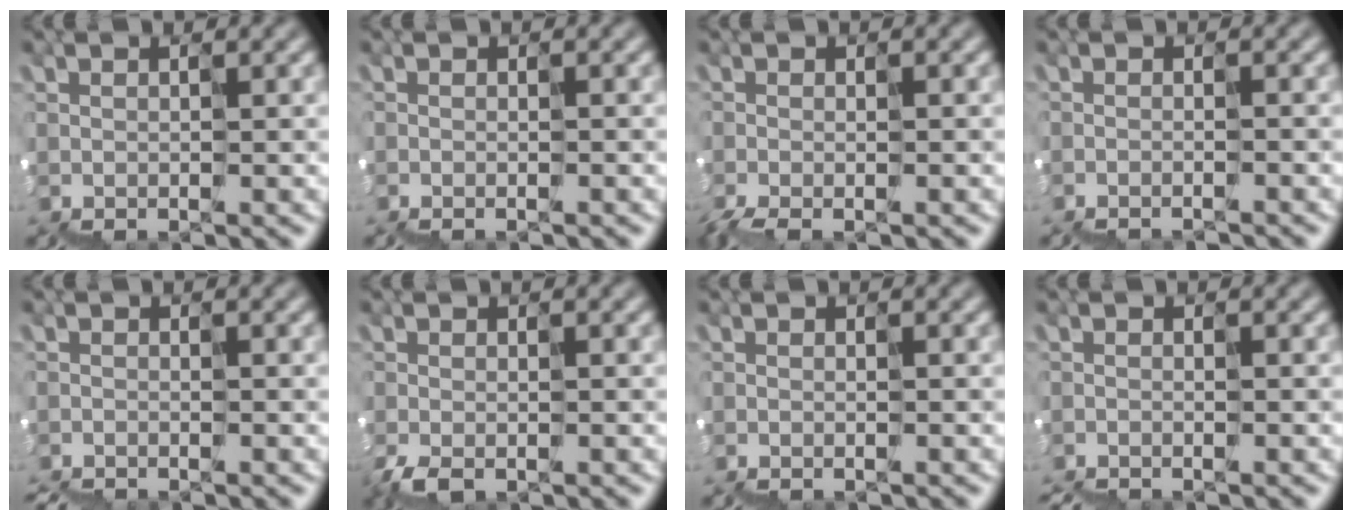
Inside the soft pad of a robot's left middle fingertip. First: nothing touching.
{"total": 0.8, "force": [-0.8, 0.0, 0.0], "torque": [0.008, -0.009, -0.008]}
{"total": 1.2, "force": [-1.2, 0.0, 0.3], "torque": [-0.018, -0.015, -0.019]}
{"total": 2.4, "force": [-2.4, 0.2, 0.0], "torque": [0.011, -0.011, -0.017]}
{"total": 2.0, "force": [-2.0, 0.3, 0.4], "torque": [-0.003, -0.008, -0.016]}
{"total": 1.1, "force": [-1.0, -0.3, -0.4], "torque": [-0.025, -0.013, -0.019]}
{"total": 0.8, "force": [-0.8, 0.1, -0.1], "torque": [0.008, -0.007, -0.008]}
{"total": 1.7, "force": [-1.7, 0.2, 0.1], "torque": [0.003, -0.008, -0.012]}